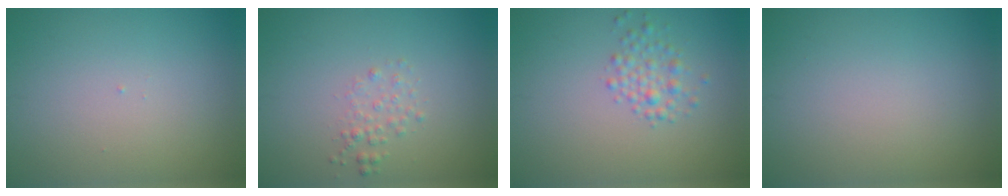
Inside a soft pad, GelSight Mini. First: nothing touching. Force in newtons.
{"total": 1.3, "press": 1.3, "slide": 0.1}
{"total": 2.1, "press": 2.1, "slide": 0.1}
{"total": 0.0}